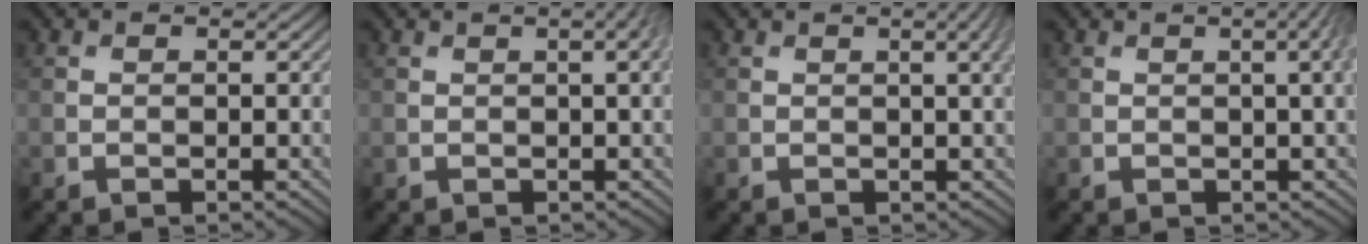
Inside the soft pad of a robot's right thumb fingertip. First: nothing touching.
{"total": 3.5, "force": [1.0, 0.8, 3.3], "torque": [-0.042, 0.014, 0.005]}
{"total": 3.4, "force": [1.1, 0.7, 3.2], "torque": [-0.040, 0.009, 0.012]}
{"total": 4.0, "force": [0.8, 0.9, 3.8], "torque": [-0.046, 0.016, 0.007]}